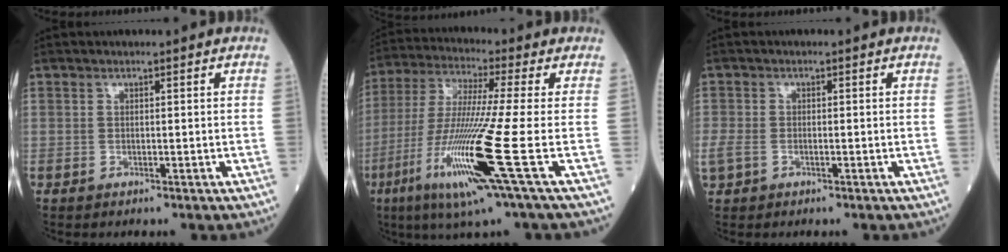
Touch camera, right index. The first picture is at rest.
{"total": 16.1, "force": [-5.7, -1.6, 15.0], "torque": [-0.318, -0.034, -0.114]}
{"total": 3.7, "force": [-1.3, 2.5, 2.4], "torque": [-0.073, 0.001, -0.021]}